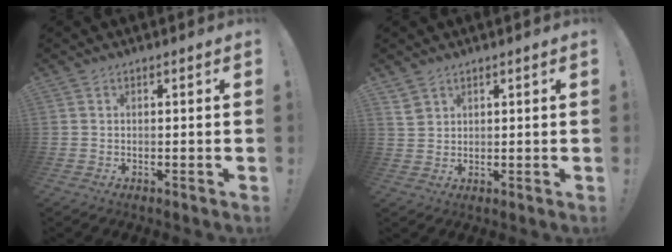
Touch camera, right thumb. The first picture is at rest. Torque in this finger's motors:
{"motor_torque": [0.01, 0.73, -0.14, 0.27, 0.00]}